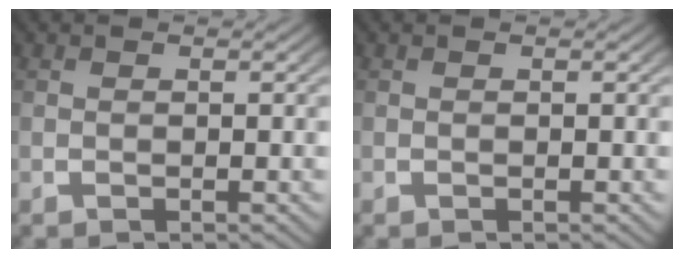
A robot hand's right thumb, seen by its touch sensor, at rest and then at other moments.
{"total": 0.0}